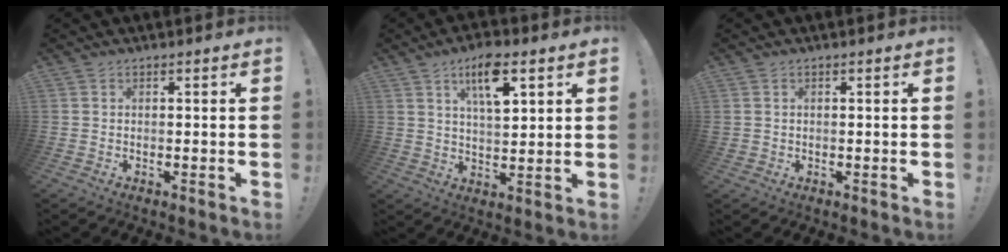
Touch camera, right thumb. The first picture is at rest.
{"total": 10.7, "force": [5.2, 4.0, 8.5], "torque": [-0.133, -0.010, 0.084]}
{"total": 0.8, "force": [0.1, 0.8, 0.2], "torque": [-0.009, 0.005, 0.003]}